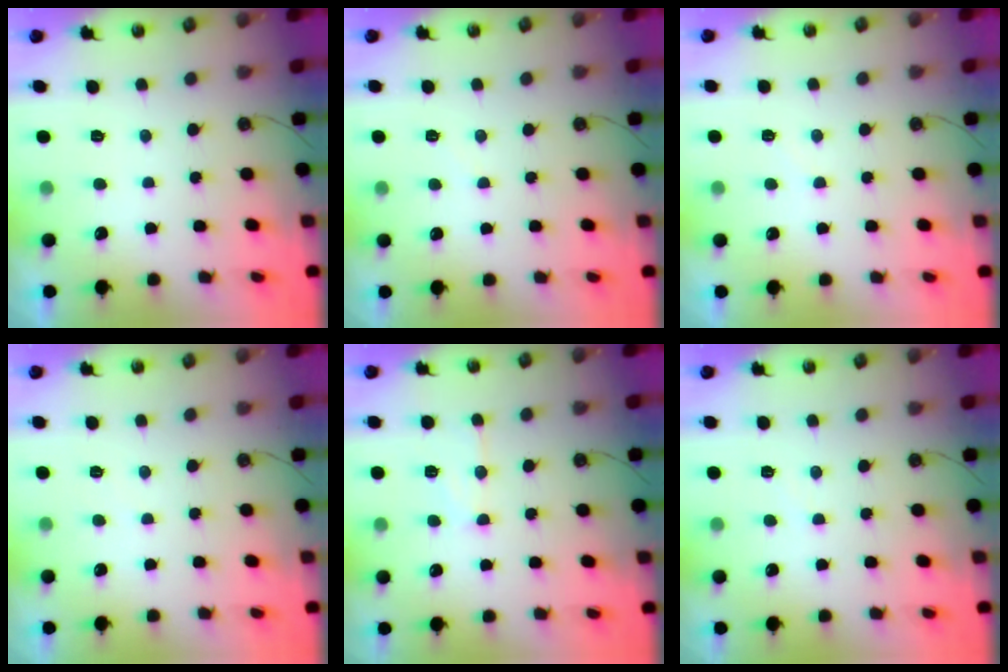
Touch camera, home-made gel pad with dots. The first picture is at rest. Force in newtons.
{"total": 3.9, "press": 3.9, "slide": 0.5}
{"total": 3.6, "press": 3.6, "slide": 0.4}
{"total": 1.8, "press": 1.7, "slide": 0.3}
{"total": 9.8, "press": 9.7, "slide": 0.9}
{"total": 2.2, "press": 2.2, "slide": 0.4}